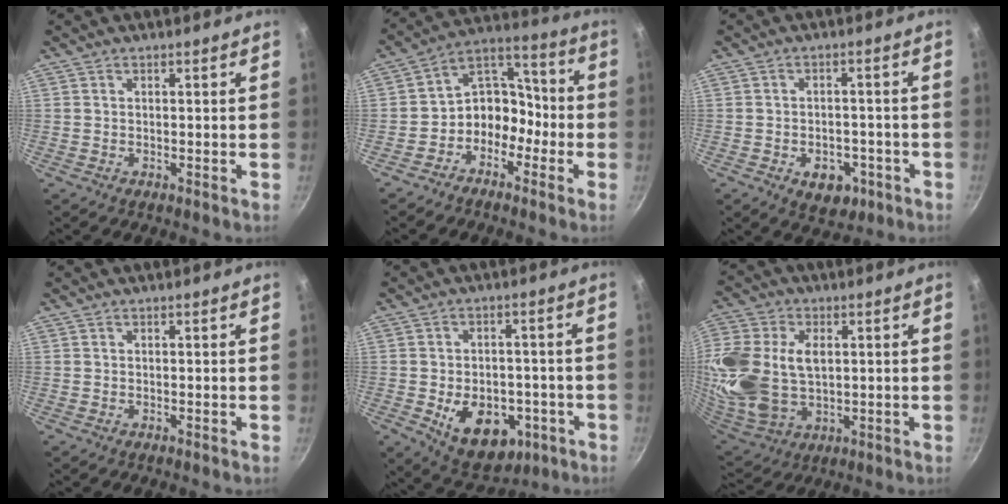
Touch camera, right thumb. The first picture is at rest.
{"total": 10.3, "force": [-4.4, 8.0, 4.8], "torque": [-0.024, 0.075, -0.093]}
{"total": 7.3, "force": [-3.1, 5.0, 4.3], "torque": [-0.034, 0.016, -0.033]}
{"total": 0.0}
{"total": 14.2, "force": [-4.4, 9.7, 9.3], "torque": [-0.102, 0.011, -0.045]}
{"total": 22.4, "force": [2.6, 15.4, 16.0], "torque": [-0.367, -0.003, 0.057]}